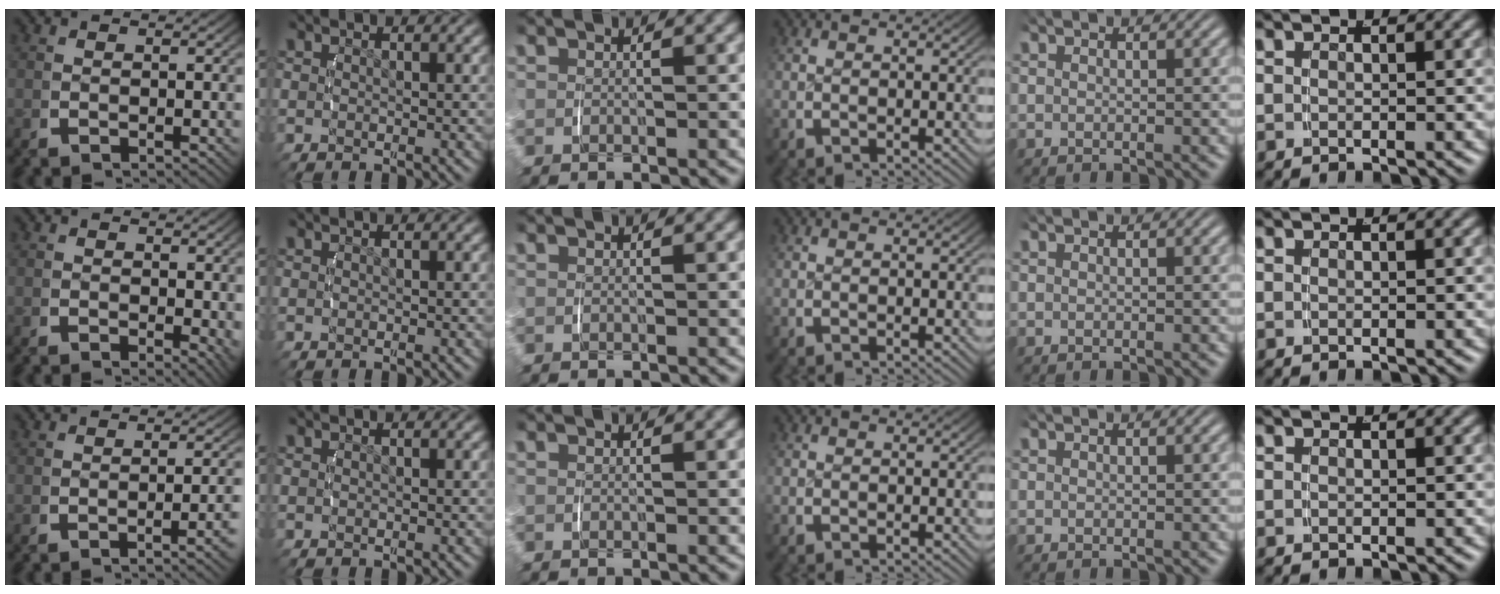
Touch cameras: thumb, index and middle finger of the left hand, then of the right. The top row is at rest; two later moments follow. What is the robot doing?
{"motion": "lift_and_place", "object": "measuring cup"}